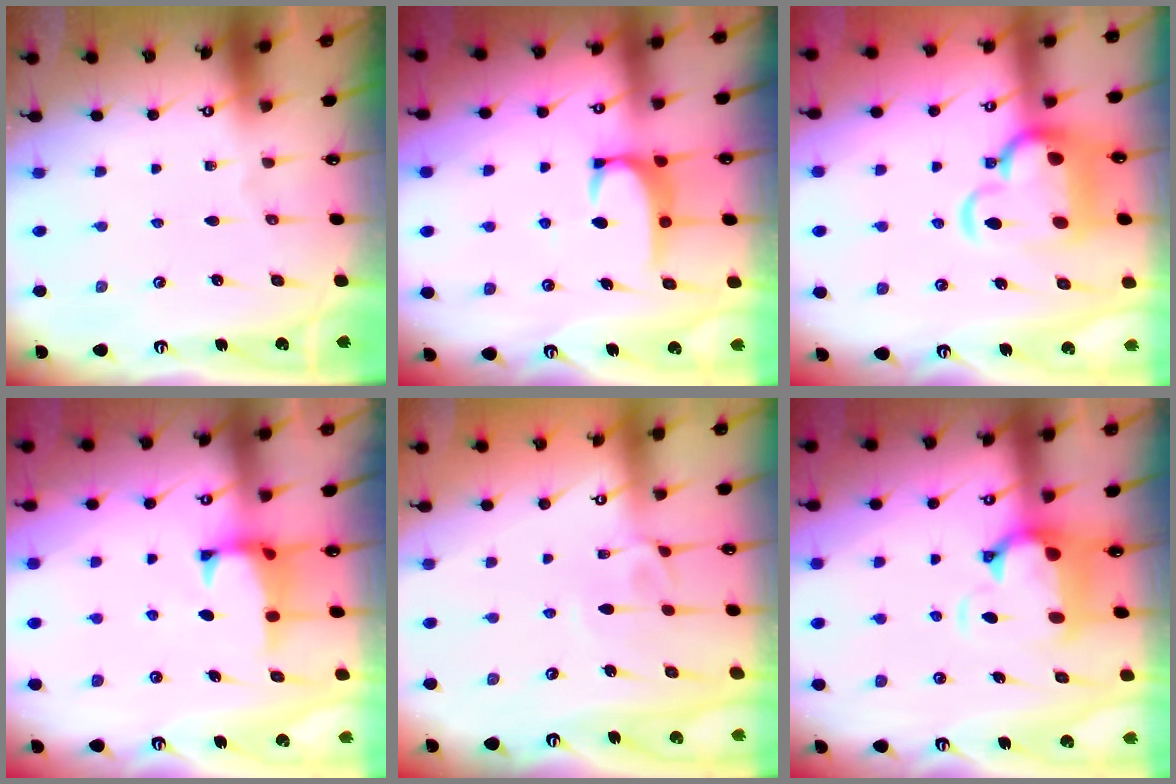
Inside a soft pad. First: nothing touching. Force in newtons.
{"total": 2.8, "press": 2.8, "slide": 0.3}
{"total": 8.6, "press": 8.4, "slide": 2.0}
{"total": 0.8, "press": 0.1, "slide": 0.8}
{"total": 1.8, "press": 1.6, "slide": 0.8}
{"total": 2.6, "press": 2.1, "slide": 1.5}